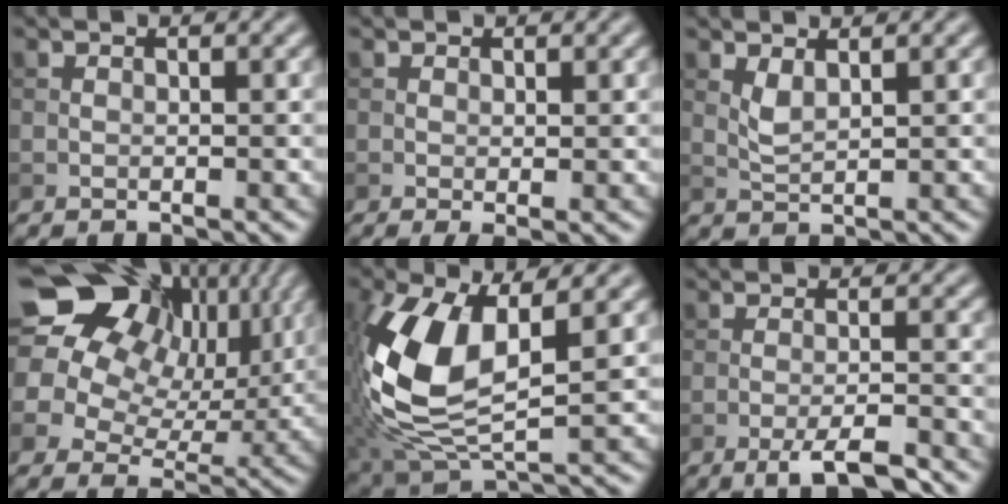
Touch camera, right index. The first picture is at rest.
{"total": 1.0, "force": [0.1, 0.2, 1.0], "torque": [-0.014, -0.005, 0.000]}
{"total": 1.5, "force": [0.9, 0.4, 1.1], "torque": [-0.030, -0.003, 0.022]}
{"total": 15.9, "force": [7.5, 11.6, 7.8], "torque": [-0.192, 0.055, 0.119]}
{"total": 10.5, "force": [1.1, 4.8, 9.3], "torque": [-0.211, -0.004, 0.021]}
{"total": 4.3, "force": [-2.7, 0.7, 3.3], "torque": [-0.055, -0.002, -0.047]}